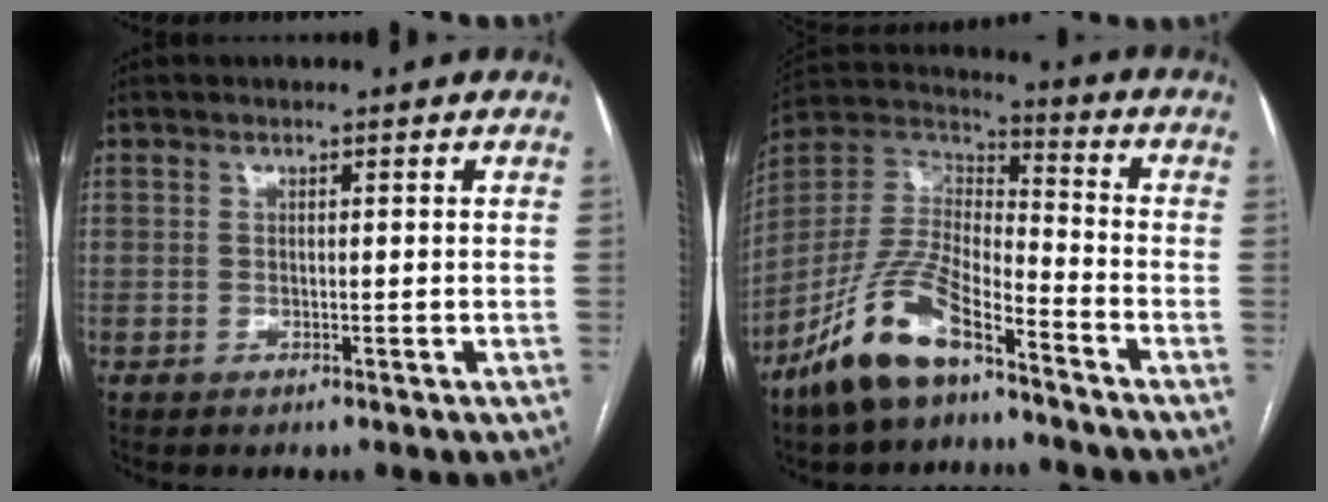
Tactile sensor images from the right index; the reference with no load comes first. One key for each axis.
{"total": 14.3, "fx": -9.7, "fy": 4.4, "fz": 9.5, "tx": -0.201, "ty": 0.008, "tz": -0.183}